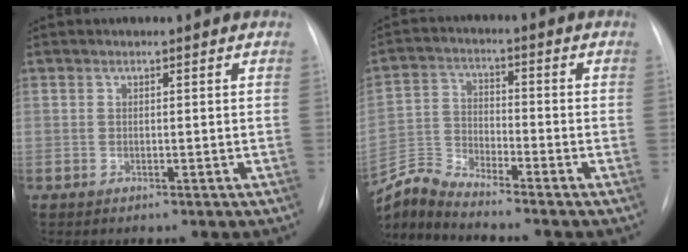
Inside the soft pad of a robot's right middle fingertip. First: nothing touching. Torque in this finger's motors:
{"motor_torque": [-0.29, -0.24, -0.04, 0.00]}